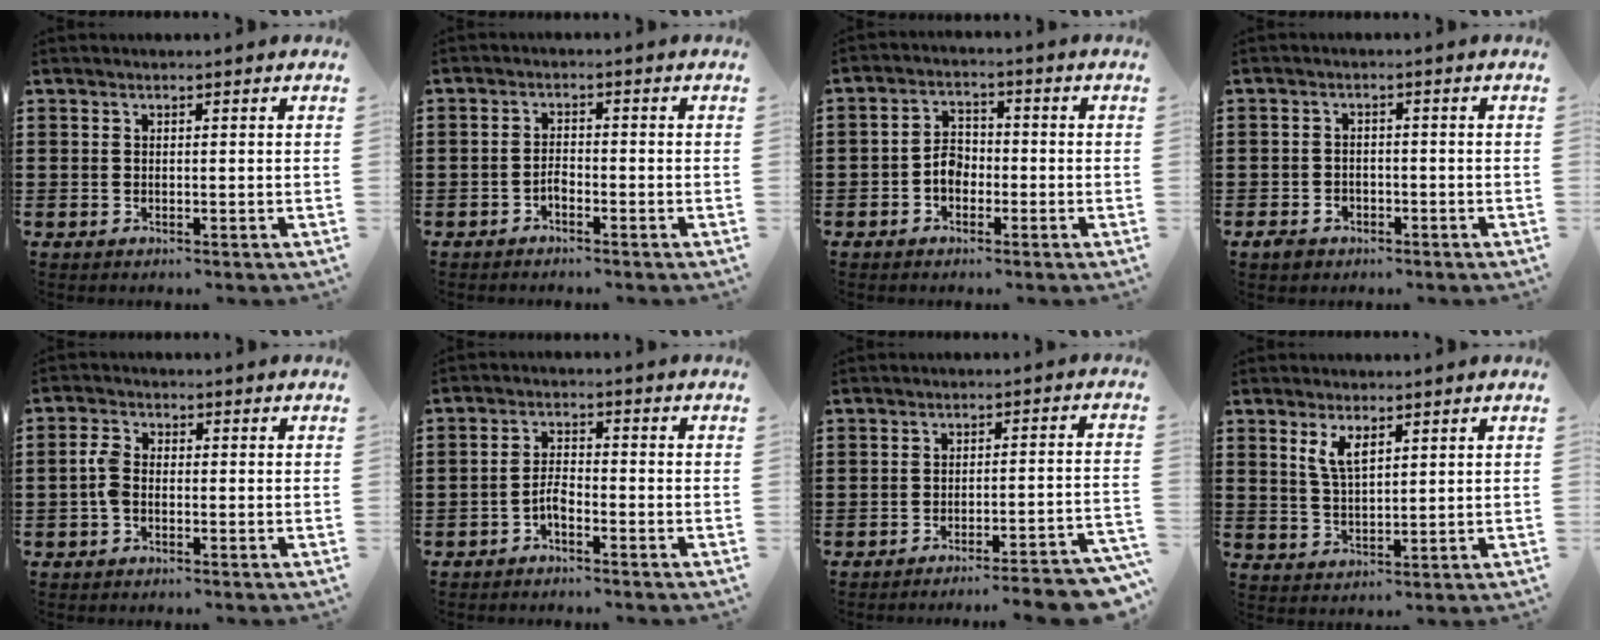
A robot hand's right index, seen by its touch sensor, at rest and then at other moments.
{"total": 1.7, "force": [-1.3, 0.7, 0.8], "torque": [-0.019, 0.003, -0.026]}
{"total": 3.6, "force": [-1.4, 2.5, 2.1], "torque": [-0.050, 0.005, -0.030]}
{"total": 2.1, "force": [-1.6, 1.3, 0.5], "torque": [-0.013, 0.005, -0.034]}
{"total": 3.2, "force": [-0.8, 1.9, 2.5], "torque": [-0.069, -0.002, -0.021]}
{"total": 3.0, "force": [-1.9, 1.1, 2.0], "torque": [-0.047, 0.007, -0.040]}
{"total": 4.4, "force": [-3.9, -0.5, 1.8], "torque": [-0.030, -0.016, -0.077]}
{"total": 3.9, "force": [2.1, 1.6, 2.8], "torque": [-0.062, 0.004, 0.038]}